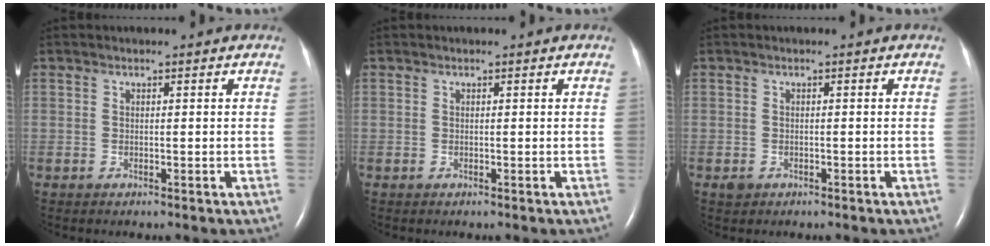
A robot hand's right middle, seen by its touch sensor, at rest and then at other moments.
{"total": 0.0}
{"total": 1.0, "force": [-0.6, 0.8, 0.3], "torque": [-0.009, 0.001, -0.007]}